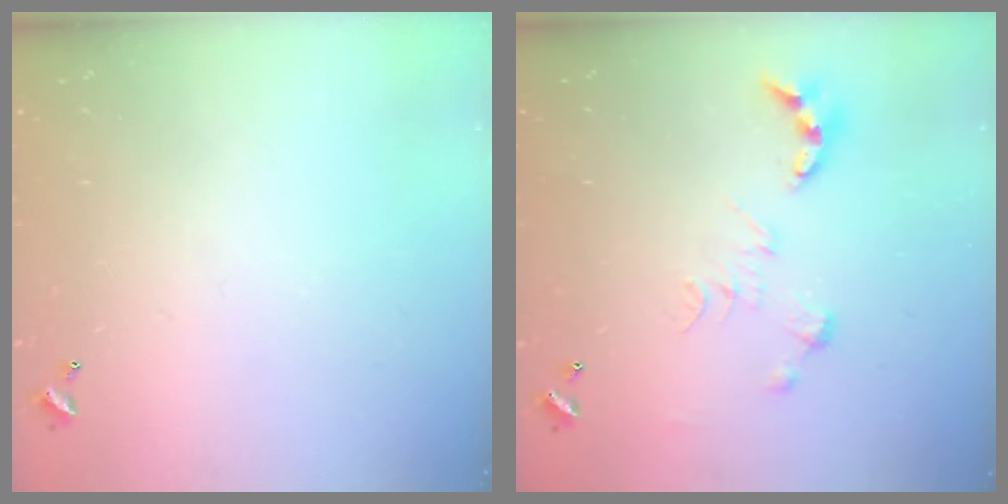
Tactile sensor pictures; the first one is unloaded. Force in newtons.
{"total": 0.0}